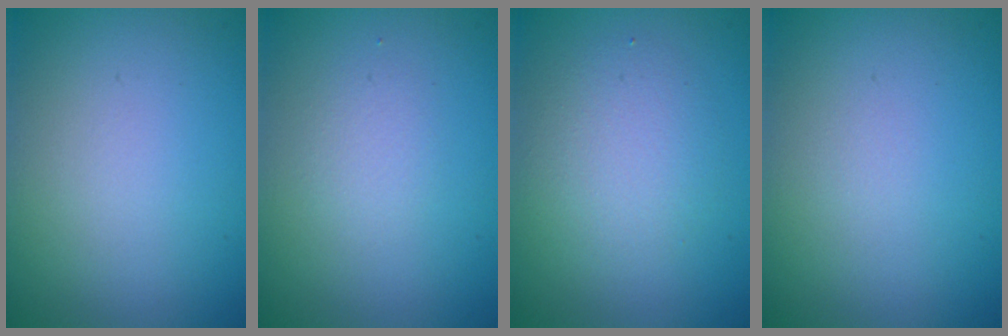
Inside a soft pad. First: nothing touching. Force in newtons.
{"total": 1.1, "press": 1.1, "slide": 0.1}
{"total": 2.9, "press": 2.9, "slide": 0.3}
{"total": 0.0}